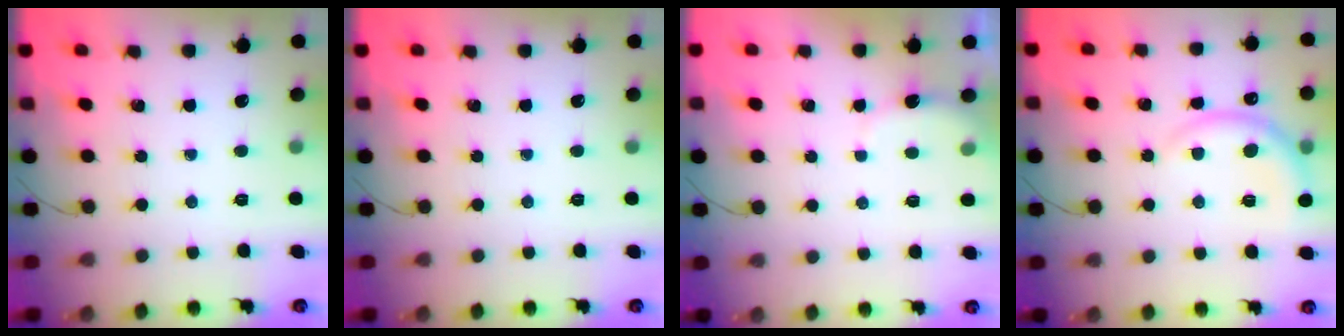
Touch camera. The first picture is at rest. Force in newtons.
{"total": 0.0}
{"total": 3.0, "press": 2.9, "slide": 0.7}
{"total": 7.2, "press": 7.2, "slide": 0.6}